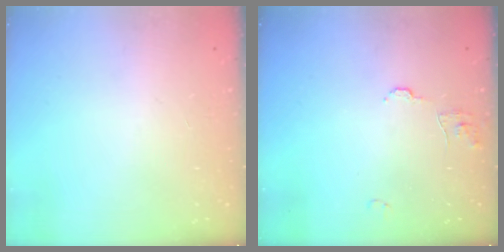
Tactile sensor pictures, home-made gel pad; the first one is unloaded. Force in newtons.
{"total": 8.0, "press": 8.0, "slide": 0.6}